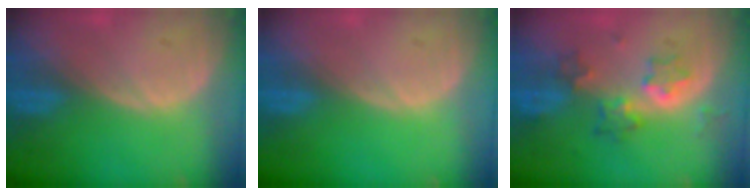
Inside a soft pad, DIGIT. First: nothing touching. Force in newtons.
{"total": 0.0}
{"total": 5.7, "press": 5.7, "slide": 0.6}